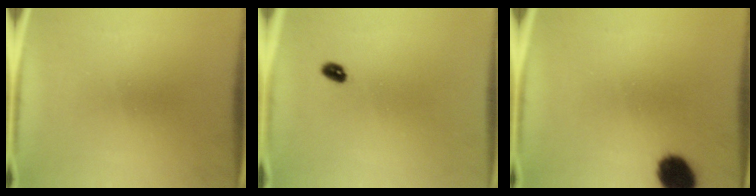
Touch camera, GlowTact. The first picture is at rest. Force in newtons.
{"total": 1.9}
{"total": 8.9}